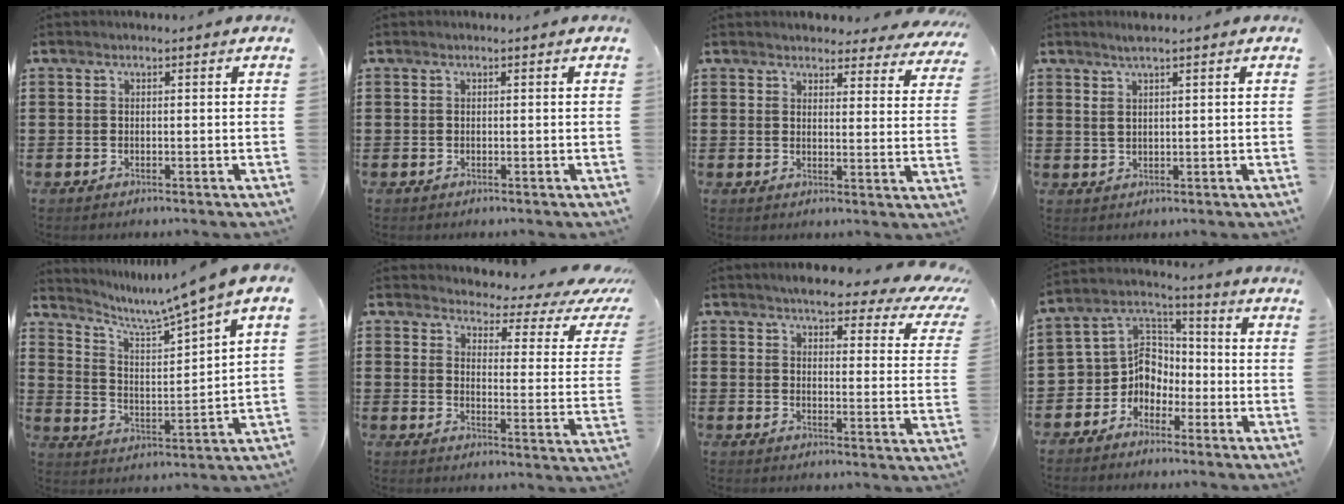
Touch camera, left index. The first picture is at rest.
{"total": 0.0}
{"total": 4.0, "force": [3.9, 0.7, 0.6], "torque": [-0.019, -0.016, 0.069]}
{"total": 2.2, "force": [1.5, 0.4, 1.6], "torque": [-0.034, 0.003, 0.026]}
{"total": 6.1, "force": [5.2, -1.3, 2.9], "torque": [-0.080, -0.046, 0.077]}
{"total": 3.6, "force": [3.1, 0.9, 1.6], "torque": [-0.038, -0.030, 0.043]}
{"total": 5.2, "force": [4.5, 1.1, 2.3], "torque": [-0.057, -0.025, 0.075]}
{"total": 7.2, "force": [-3.3, 6.2, 1.3], "torque": [-0.064, 0.003, -0.071]}